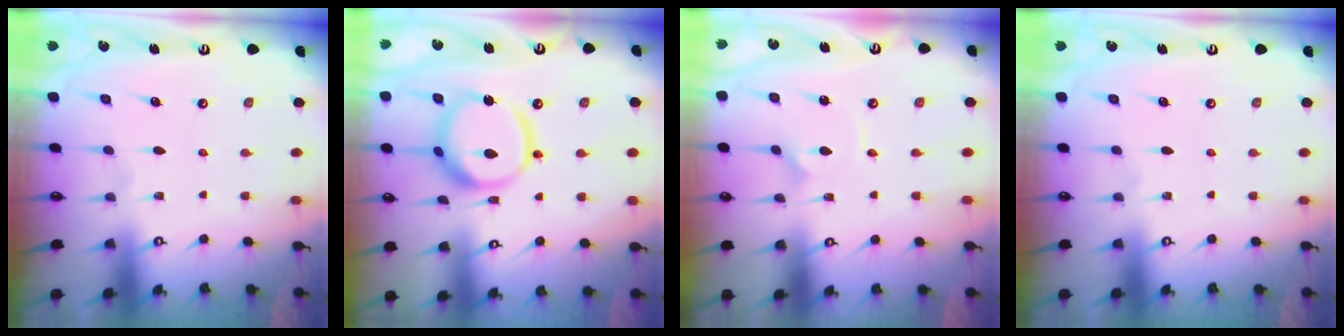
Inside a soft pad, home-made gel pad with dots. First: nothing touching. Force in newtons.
{"total": 13.9, "press": 13.8, "slide": 1.5}
{"total": 2.5, "press": 2.5, "slide": 0.3}
{"total": 0.0}